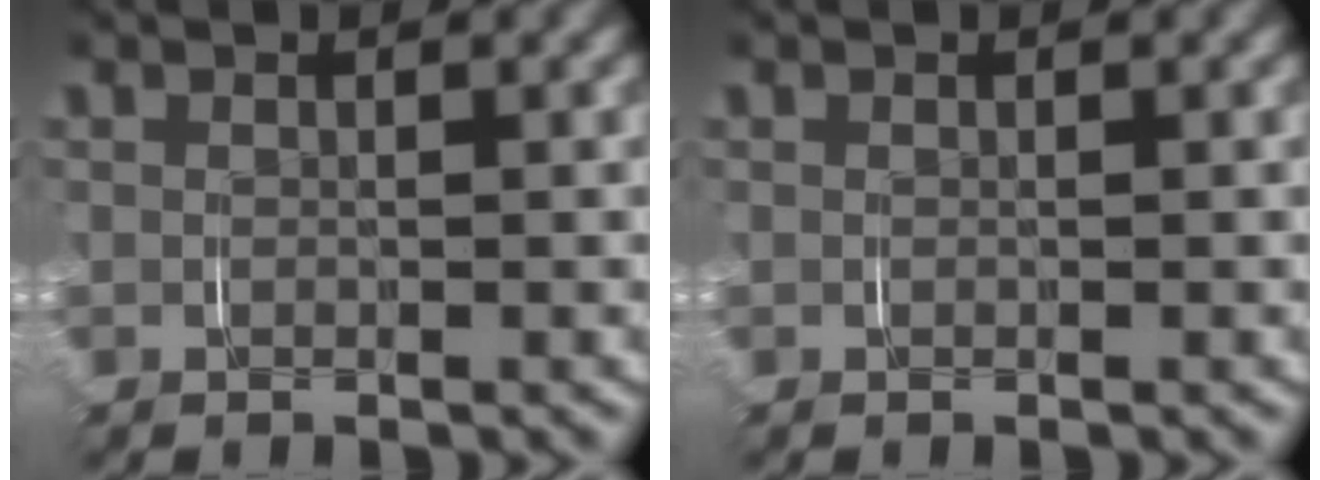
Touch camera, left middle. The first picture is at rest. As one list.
[{"total": 0.0}]